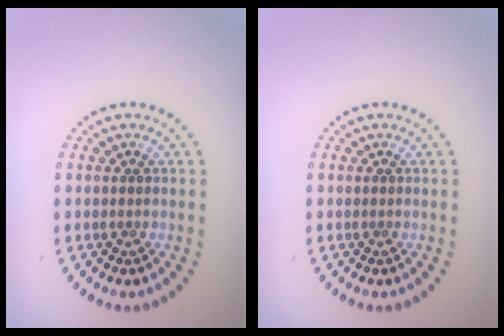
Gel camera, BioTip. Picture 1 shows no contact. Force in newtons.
{"total": 0.0}